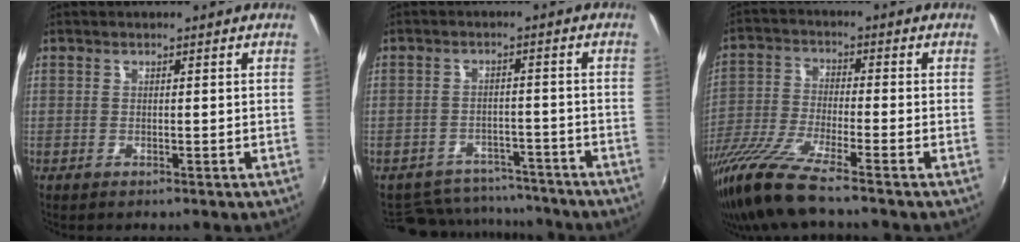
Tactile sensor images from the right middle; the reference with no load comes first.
{"total": 13.7, "force": [-11.8, 6.1, 3.6], "torque": [-0.094, 0.021, -0.152]}
{"total": 12.9, "force": [-10.0, 0.1, 8.1], "torque": [-0.173, -0.037, -0.193]}